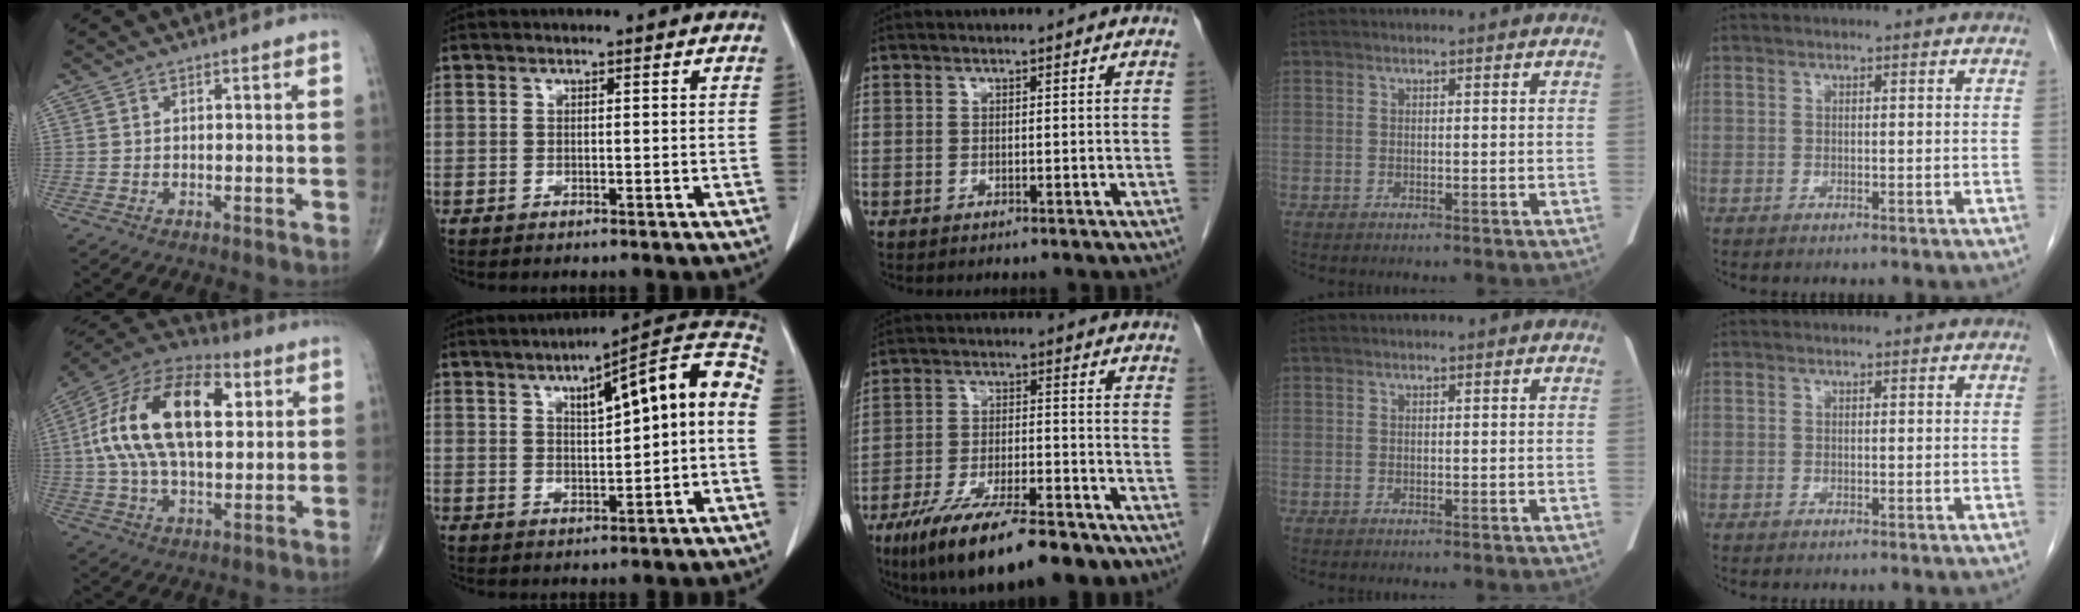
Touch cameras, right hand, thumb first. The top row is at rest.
{"thumb": {"total": 23.4, "force": [4.9, 12.5, 19.2], "torque": [-0.345, 0.015, 0.073]}, "index": {"total": 13.6, "force": [2.2, 2.5, 13.2], "torque": [-0.180, 0.040, 0.027]}, "middle": {"total": 16.3, "force": [-11.6, 4.1, 10.7], "torque": [-0.170, -0.016, -0.191]}}